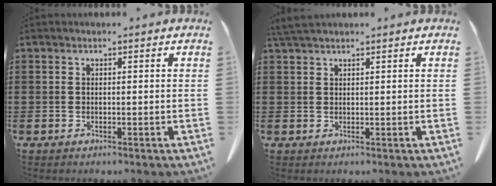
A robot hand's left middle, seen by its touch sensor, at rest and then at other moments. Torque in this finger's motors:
{"motor_torque": [0.18, 0.14, 0.01, 0.03]}